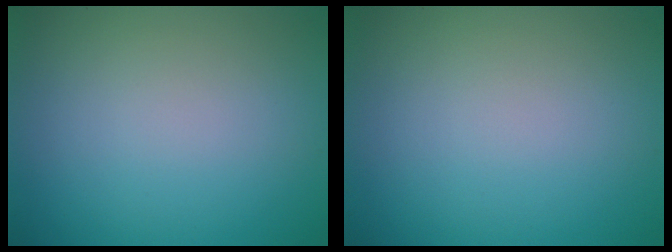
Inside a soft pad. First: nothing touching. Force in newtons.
{"total": 0.0}